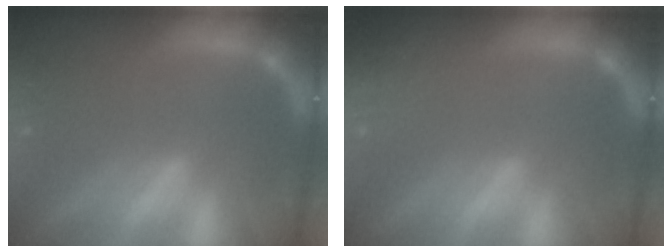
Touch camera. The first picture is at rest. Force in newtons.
{"total": 3.5}